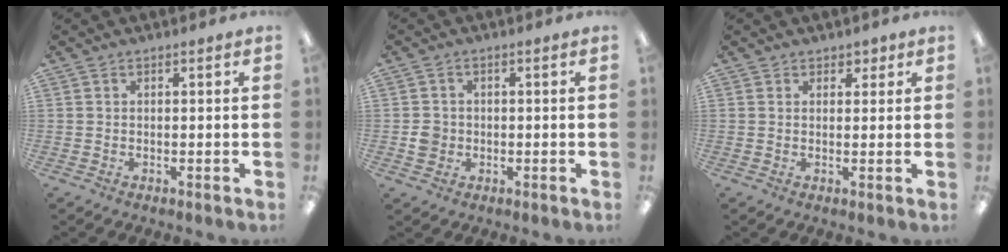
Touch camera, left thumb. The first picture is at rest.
{"total": 3.3, "force": [-0.2, 3.1, 1.1], "torque": [-0.012, 0.003, -0.006]}
{"total": 2.2, "force": [1.4, 1.6, 0.5], "torque": [0.006, -0.004, 0.022]}